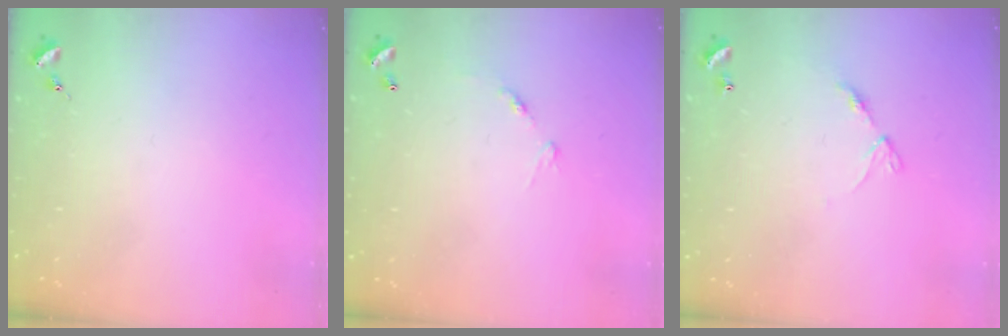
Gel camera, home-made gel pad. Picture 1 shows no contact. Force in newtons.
{"total": 7.0, "press": 7.0, "slide": 0.5}
{"total": 6.4, "press": 6.4, "slide": 0.5}